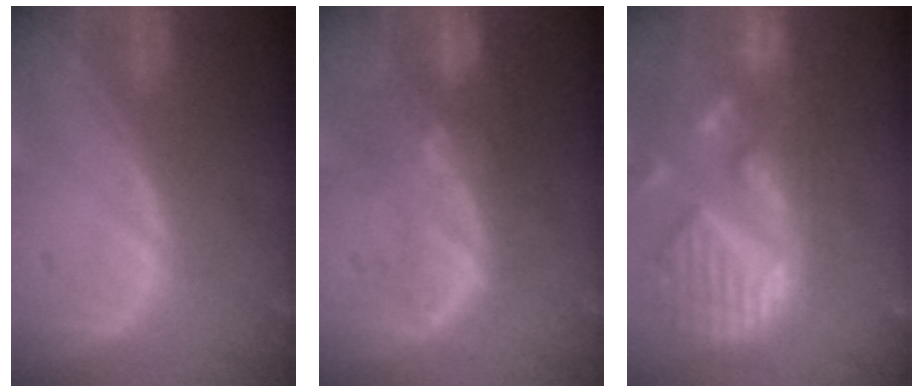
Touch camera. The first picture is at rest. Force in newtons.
{"total": 10.0, "press": 8.6, "slide": 5.1}
{"total": 13.7, "press": 11.6, "slide": 7.3}